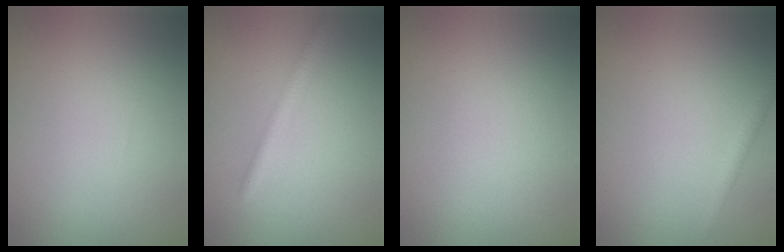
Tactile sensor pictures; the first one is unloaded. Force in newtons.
{"total": 2.2, "press": 2.2, "slide": 0.0}
{"total": 0.0}
{"total": 1.5, "press": 1.5, "slide": 0.0}